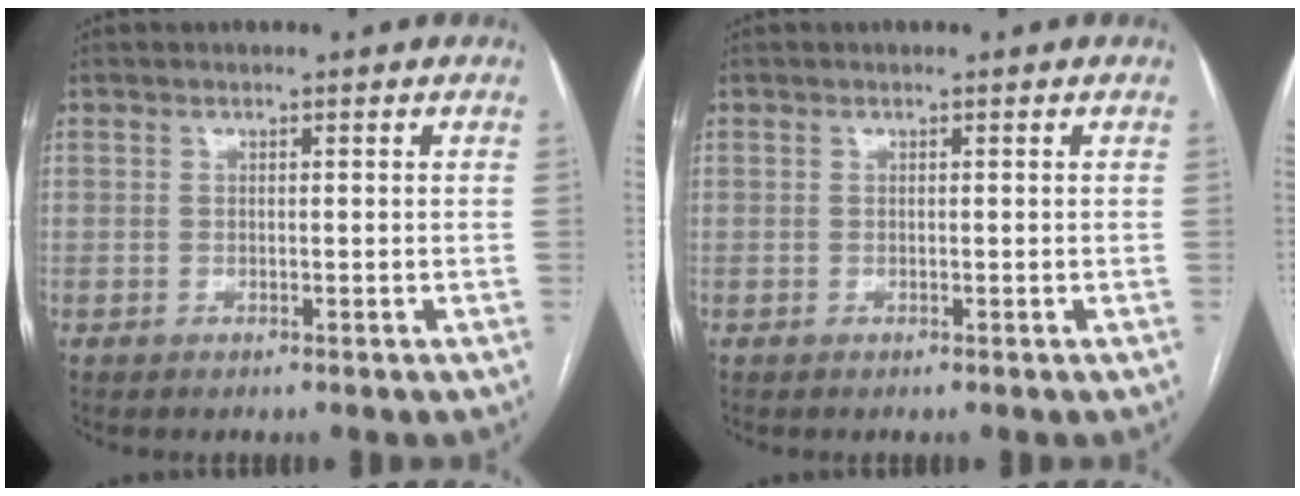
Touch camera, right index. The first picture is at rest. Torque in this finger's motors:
{"motor_torque": [0.00, 0.00, 0.00, 0.00]}